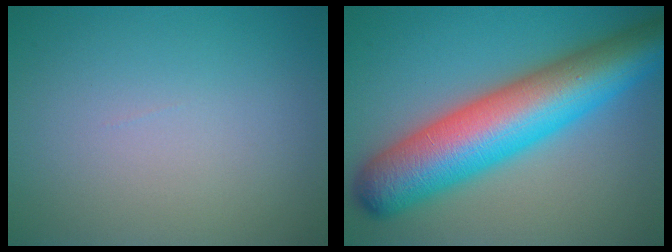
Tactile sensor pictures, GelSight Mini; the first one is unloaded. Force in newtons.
{"total": 12.5, "press": 12.5, "slide": 0.2}